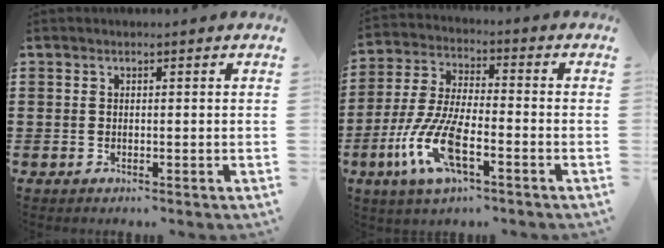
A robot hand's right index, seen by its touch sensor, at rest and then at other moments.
{"total": 10.8, "force": [-4.8, 3.5, 9.0], "torque": [-0.221, -0.014, -0.094]}